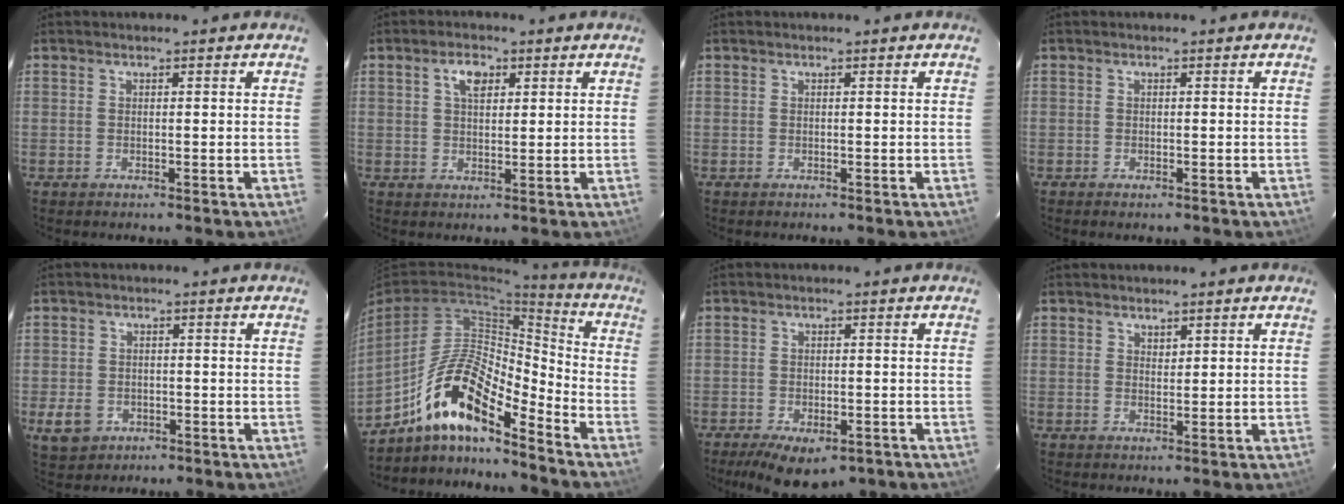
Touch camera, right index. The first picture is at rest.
{"total": 3.9, "force": [1.6, 2.1, 2.8], "torque": [-0.050, 0.011, 0.029]}
{"total": 0.0}
{"total": 0.7, "force": [-0.5, 0.4, 0.3], "torque": [-0.006, -0.002, -0.010]}
{"total": 5.5, "force": [-1.9, 4.7, 2.2], "torque": [-0.061, 0.004, -0.022]}
{"total": 13.9, "force": [-10.1, 3.3, 8.9], "torque": [-0.163, 0.015, -0.192]}
{"total": 10.0, "force": [-6.4, 4.9, 6.0], "torque": [-0.124, -0.019, -0.087]}
{"total": 1.1, "force": [0.9, 0.6, 0.3], "torque": [-0.003, 0.002, 0.016]}